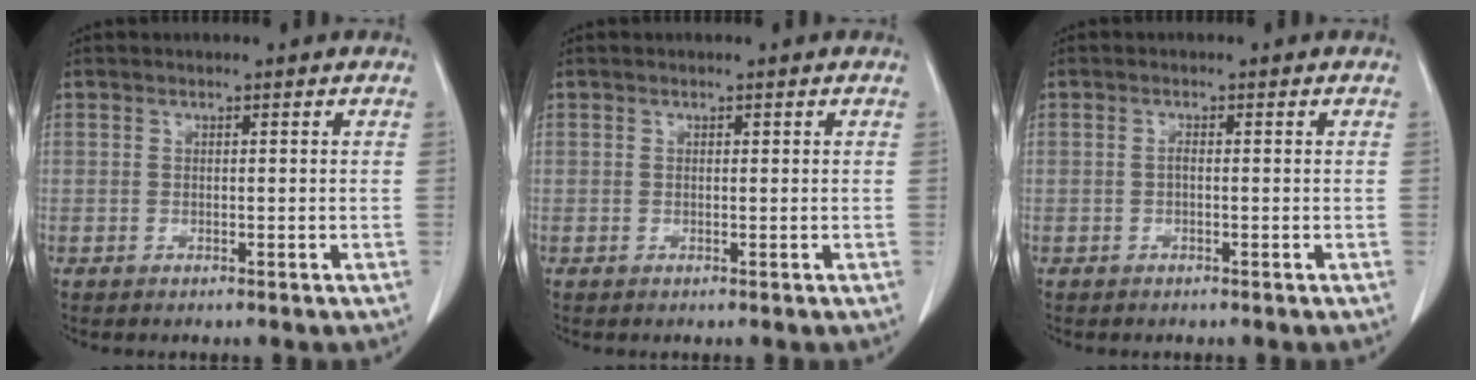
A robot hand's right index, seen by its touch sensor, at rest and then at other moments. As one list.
[{"total": 0.0}, {"total": 0.7, "force": [-0.1, 0.2, 0.6], "torque": [-0.012, 0.002, -0.003]}]